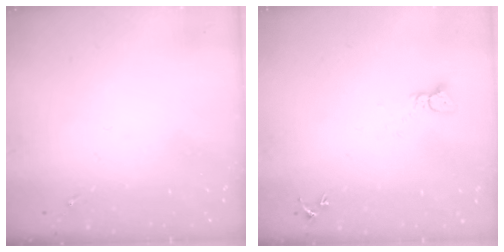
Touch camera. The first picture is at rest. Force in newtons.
{"total": 2.4, "press": 2.4, "slide": 0.2}